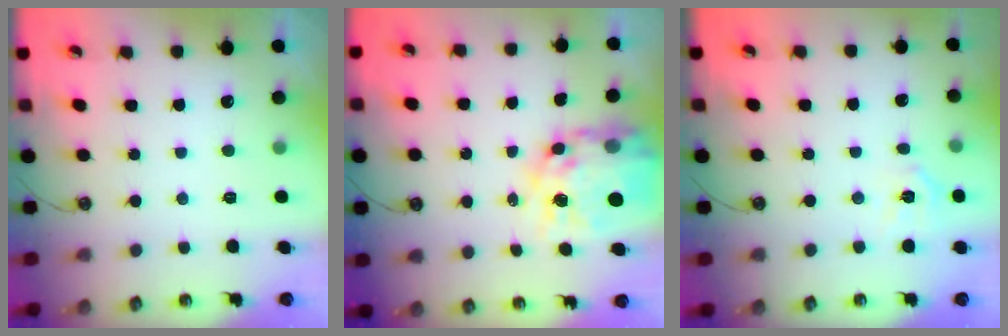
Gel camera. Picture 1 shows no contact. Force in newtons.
{"total": 18.4, "press": 18.3, "slide": 1.8}
{"total": 5.7, "press": 5.7, "slide": 0.6}